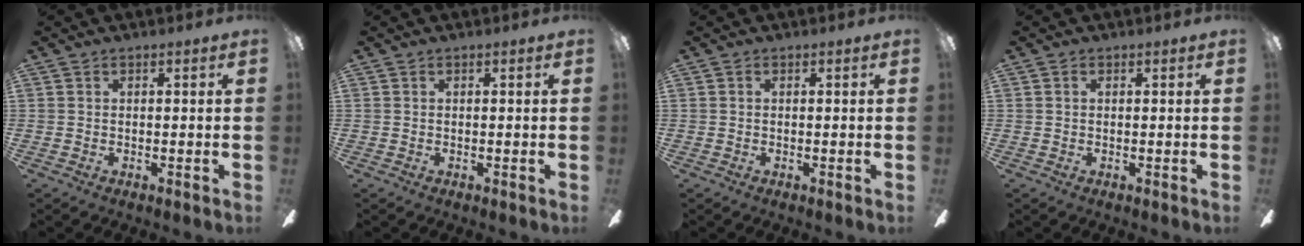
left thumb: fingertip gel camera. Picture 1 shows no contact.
{"total": 0.0}
{"total": 0.0}
{"total": 0.0}